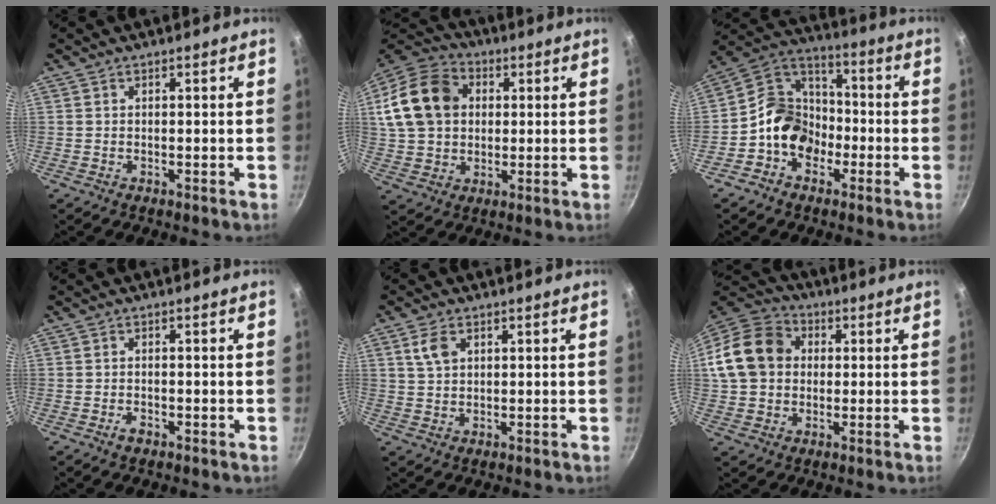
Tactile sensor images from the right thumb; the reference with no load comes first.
{"total": 17.4, "force": [3.3, 13.4, 10.6], "torque": [-0.193, 0.026, 0.051]}
{"total": 12.4, "force": [-3.9, 10.0, 6.2], "torque": [-0.065, 0.054, -0.090]}
{"total": 1.7, "force": [-1.0, 0.8, 1.1], "torque": [-0.021, 0.008, -0.019]}
{"total": 4.0, "force": [1.6, 2.6, 2.6], "torque": [-0.043, 0.000, 0.032]}
{"total": 15.1, "force": [1.7, 12.4, 8.4], "torque": [-0.142, 0.034, 0.015]}